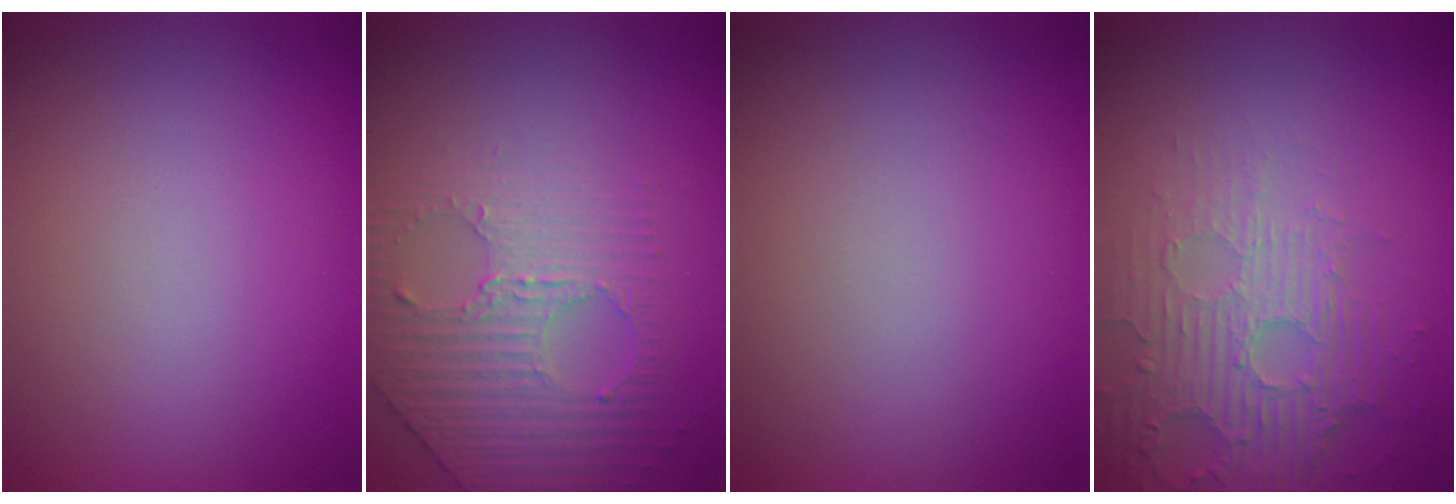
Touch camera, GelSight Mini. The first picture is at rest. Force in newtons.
{"total": 4.4, "press": 3.2, "slide": 3.0}
{"total": 0.0}
{"total": 4.6, "press": 3.4, "slide": 3.2}